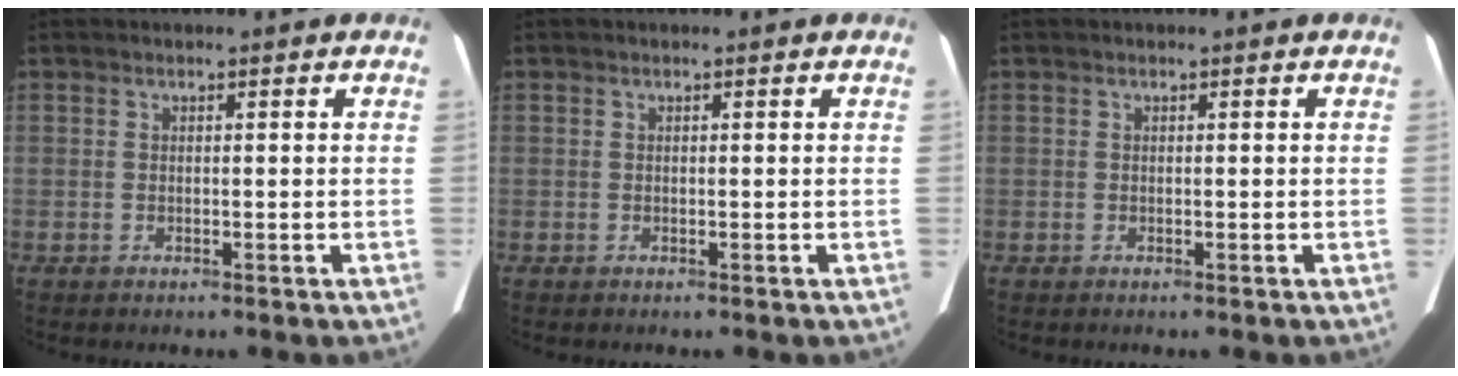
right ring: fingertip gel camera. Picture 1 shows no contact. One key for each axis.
{"total": 0.0}
{"total": 0.0}